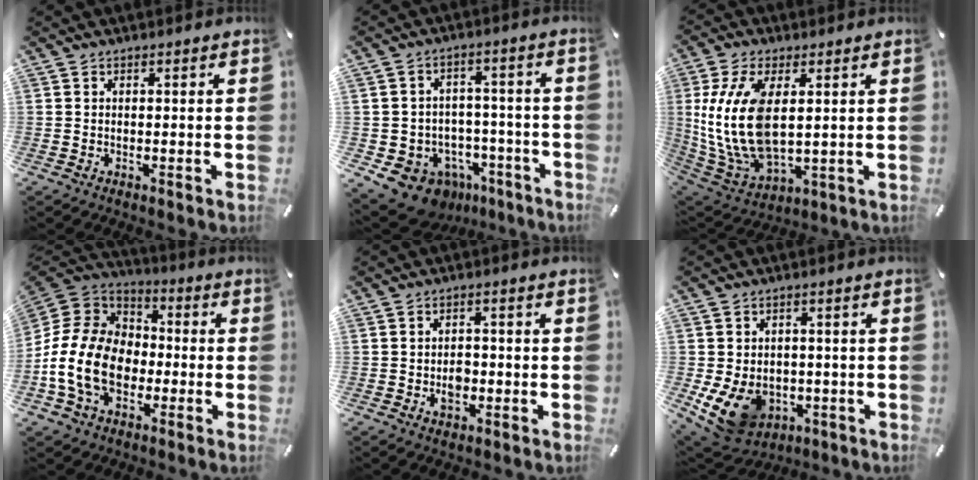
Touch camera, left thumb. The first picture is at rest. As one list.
[{"total": 10.7, "force": [-6.6, 7.9, 3.1], "torque": [-0.052, 0.045, -0.104]}, {"total": 15.5, "force": [2.8, 8.5, 12.7], "torque": [-0.295, -0.010, 0.053]}, {"total": 16.5, "force": [-5.0, 12.7, 9.2], "torque": [-0.216, 0.030, -0.090]}, {"total": 4.0, "force": [-1.0, 2.9, 2.6], "torque": [-0.039, 0.003, -0.019]}, {"total": 11.0, "force": [-3.6, 8.6, 5.8], "torque": [-0.121, 0.013, -0.059]}]